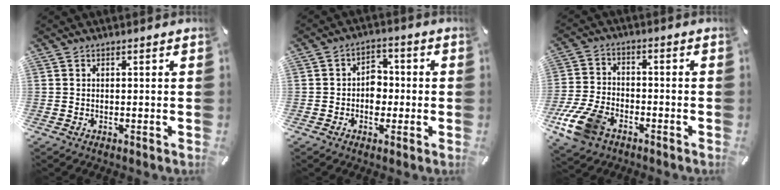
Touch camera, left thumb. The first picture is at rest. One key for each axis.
{"total": 5.5, "fx": -1.3, "fy": 4.5, "fz": 2.9, "tx": -0.037, "ty": 0.007, "tz": -0.026}
{"total": 11.5, "fx": -6.3, "fy": 7.1, "fz": 6.6, "tx": -0.146, "ty": 0.025, "tz": -0.115}